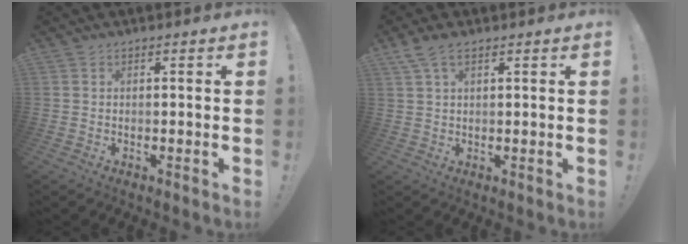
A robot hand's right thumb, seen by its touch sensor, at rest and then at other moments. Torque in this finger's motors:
{"motor_torque": [-0.04, -0.03, 0.49, 0.29, 0.18]}